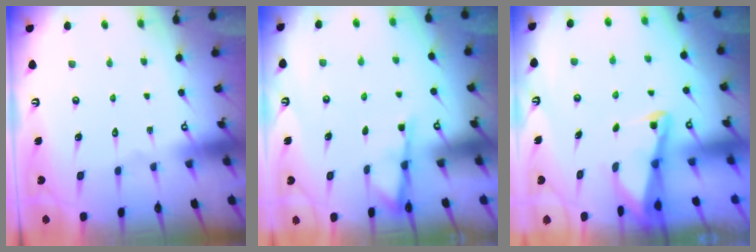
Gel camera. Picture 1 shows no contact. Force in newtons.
{"total": 2.2, "press": 2.2, "slide": 0.5}
{"total": 2.3, "press": 2.3, "slide": 0.2}